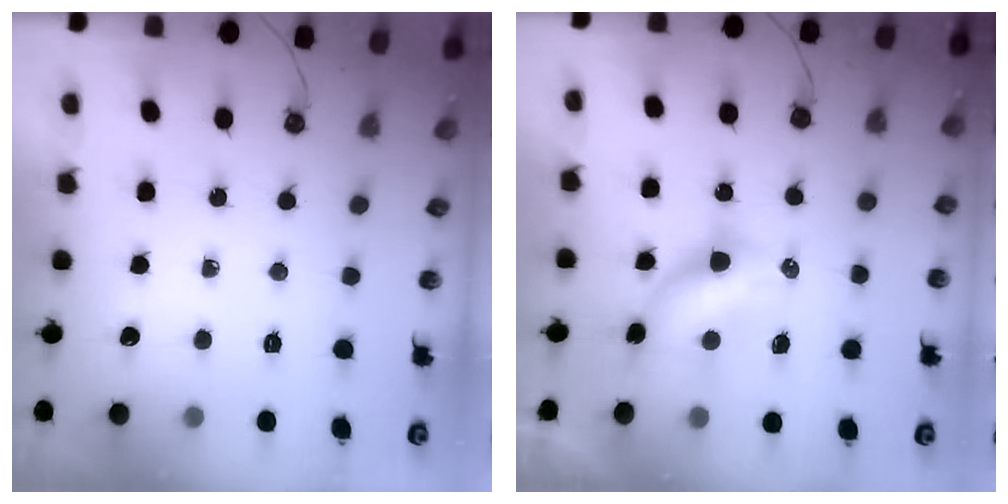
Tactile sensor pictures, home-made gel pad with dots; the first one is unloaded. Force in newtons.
{"total": 6.4, "press": 6.4, "slide": 0.4}